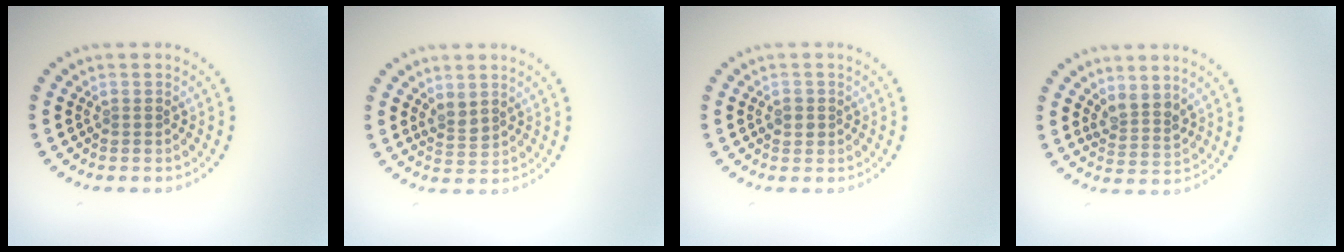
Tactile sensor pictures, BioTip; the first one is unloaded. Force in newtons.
{"total": 1.5, "press": 1.2, "slide": 0.8}
{"total": 1.2, "press": 1.2, "slide": 0.4}
{"total": 2.2, "press": 1.8, "slide": 1.4}